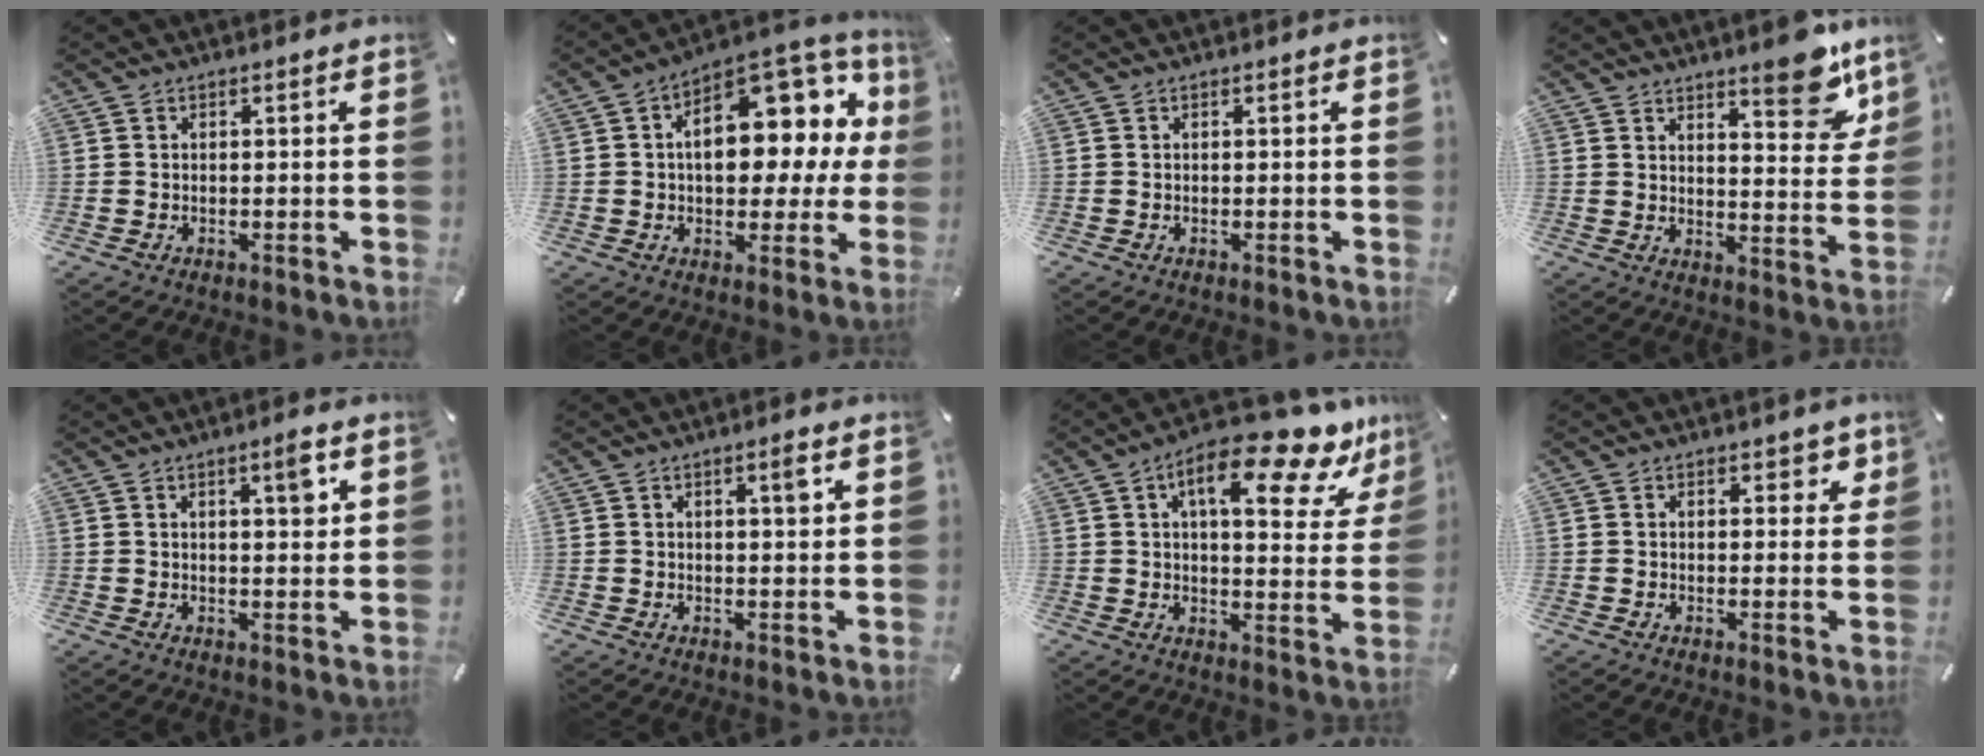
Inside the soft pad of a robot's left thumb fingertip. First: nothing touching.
{"total": 17.7, "force": [4.9, 10.5, 13.3], "torque": [-0.172, -0.042, 0.081]}
{"total": 0.0}
{"total": 11.4, "force": [8.5, 3.6, 6.6], "torque": [-0.072, -0.060, 0.139]}
{"total": 5.3, "force": [2.5, 1.5, 4.4], "torque": [-0.059, -0.009, 0.035]}
{"total": 3.3, "force": [1.6, 0.5, 2.8], "torque": [-0.042, -0.004, 0.021]}
{"total": 18.2, "force": [11.2, 6.4, 12.8], "torque": [-0.182, -0.073, 0.173]}
{"total": 3.1, "force": [1.7, 2.0, 1.6], "torque": [-0.005, -0.005, 0.021]}